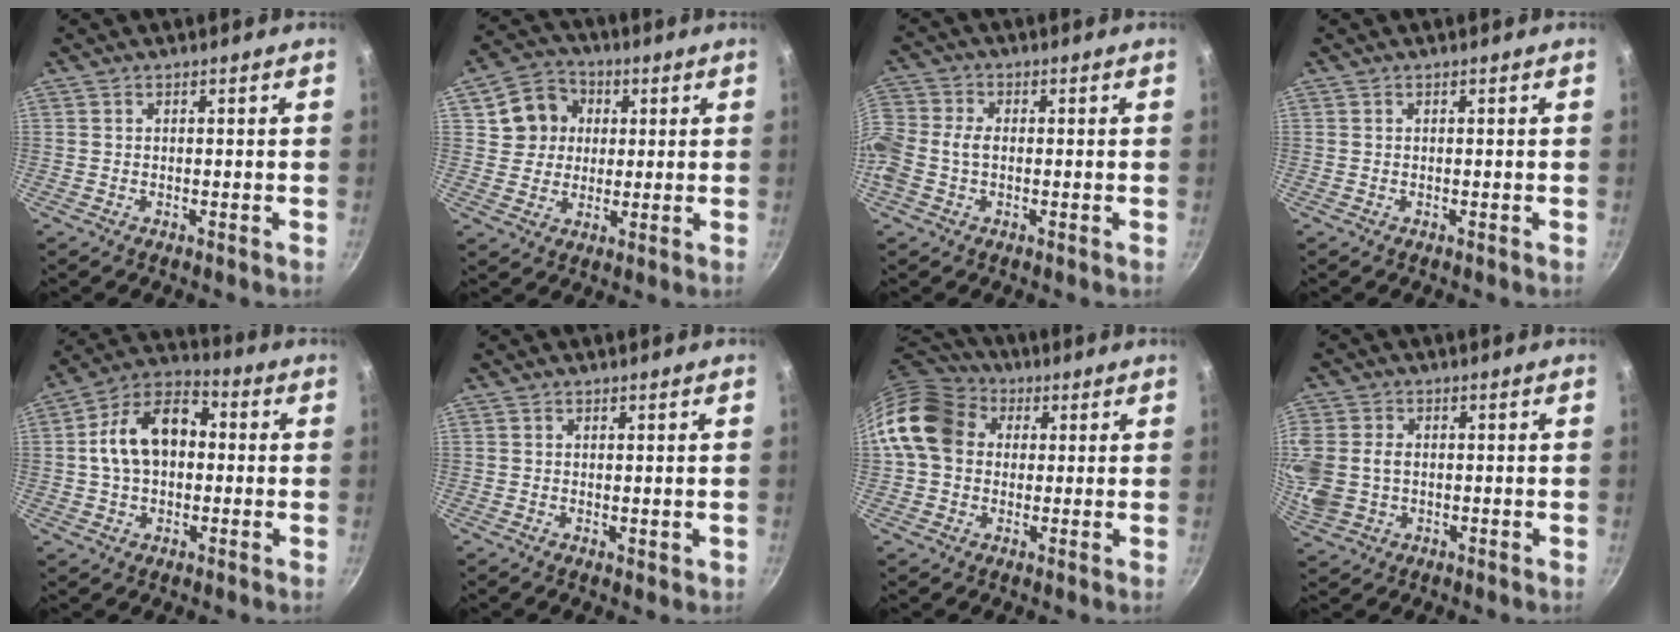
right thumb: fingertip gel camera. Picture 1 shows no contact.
{"total": 9.4, "force": [2.5, 8.4, 3.3], "torque": [-0.025, 0.015, 0.037]}
{"total": 8.7, "force": [-1.3, 6.5, 5.6], "torque": [-0.128, 0.023, -0.043]}
{"total": 0.0}
{"total": 14.5, "force": [0.9, 9.9, 10.6], "torque": [-0.152, 0.035, -0.001]}
{"total": 1.0, "force": [0.5, 0.6, 0.7], "torque": [-0.006, -0.005, 0.005]}
{"total": 14.6, "force": [2.5, 11.9, 8.1], "torque": [-0.134, 0.031, 0.027]}
{"total": 14.3, "force": [0.3, 11.4, 8.5], "torque": [-0.223, 0.013, 0.010]}